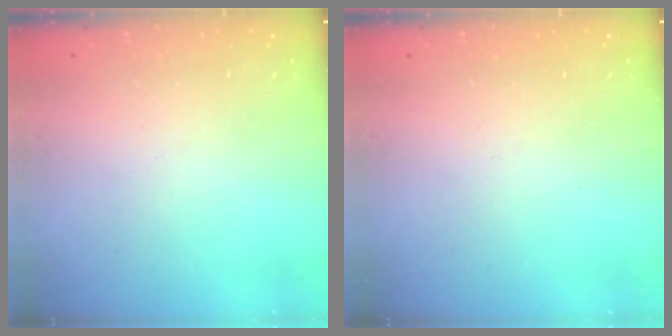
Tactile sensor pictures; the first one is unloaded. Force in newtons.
{"total": 0.0}